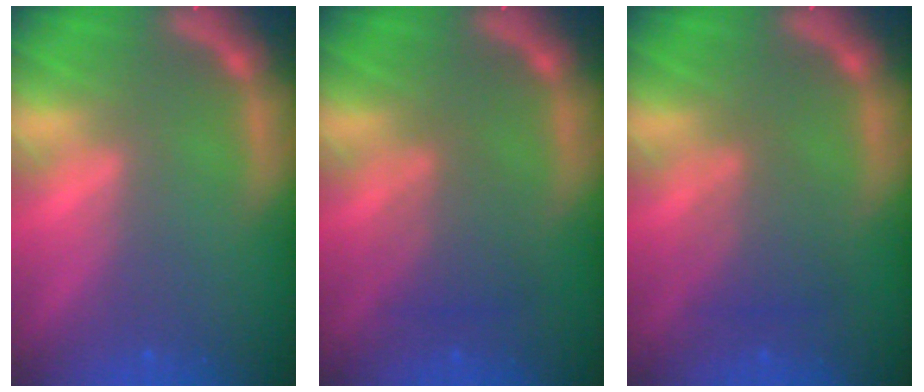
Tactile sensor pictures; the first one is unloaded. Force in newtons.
{"total": 3.0}
{"total": 3.0}